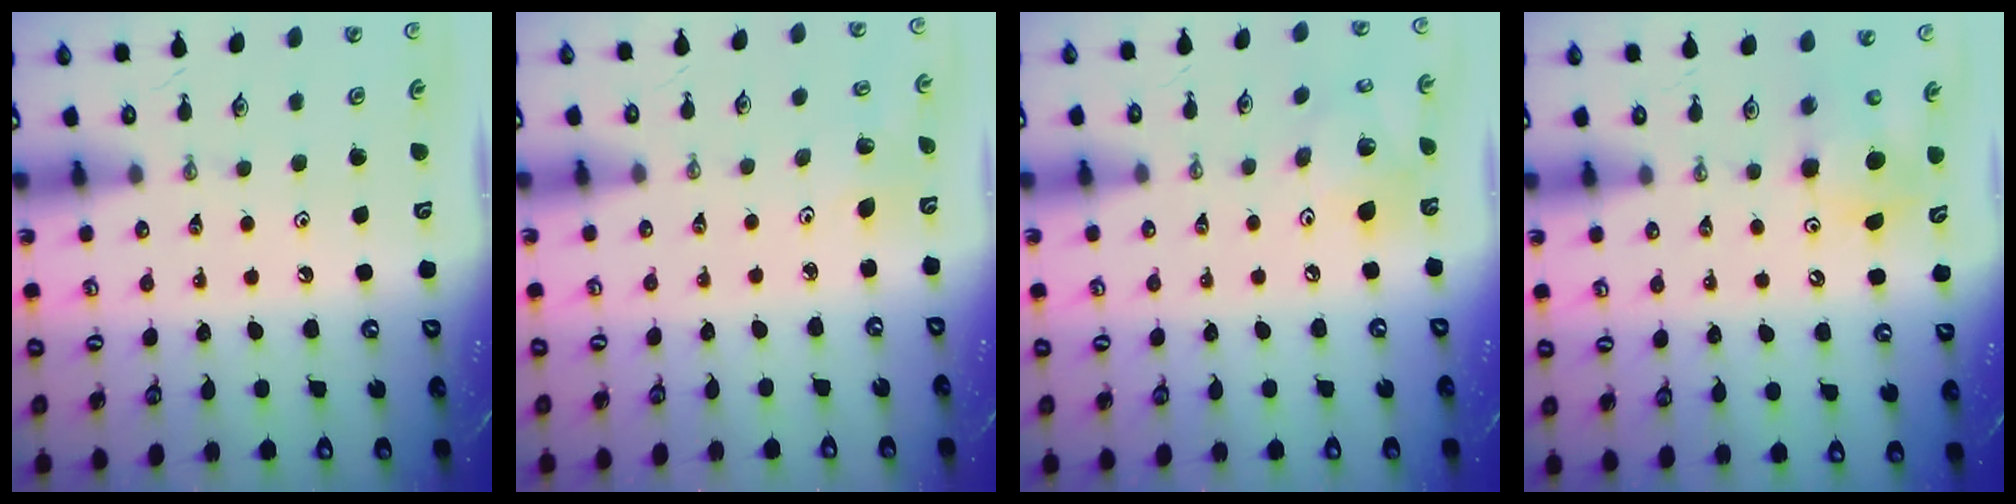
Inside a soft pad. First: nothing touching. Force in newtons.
{"total": 3.0, "press": 2.2, "slide": 2.0}
{"total": 14.1, "press": 13.9, "slide": 2.1}
{"total": 8.1, "press": 8.0, "slide": 0.8}